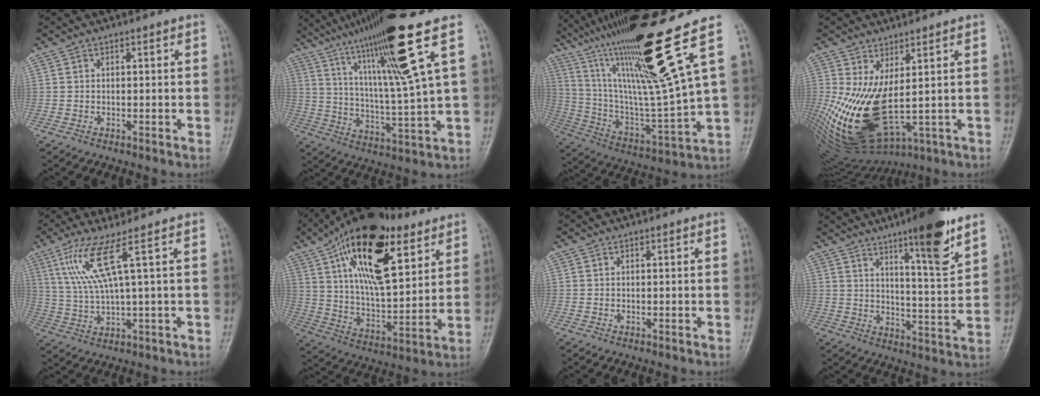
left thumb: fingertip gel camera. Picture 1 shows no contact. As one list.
[{"total": 18.7, "force": [9.9, -0.2, 15.9], "torque": [-0.263, -0.038, 0.171]}, {"total": 25.2, "force": [14.3, 0.7, 20.7], "torque": [-0.358, -0.065, 0.257]}, {"total": 15.4, "force": [0.4, 6.6, 13.9], "torque": [-0.274, -0.028, 0.039]}, {"total": 8.2, "force": [3.6, -0.3, 7.3], "torque": [-0.178, -0.015, 0.085]}, {"total": 24.0, "force": [11.6, 10.5, 18.2], "torque": [-0.288, -0.034, 0.199]}, {"total": 0.0}, {"total": 13.6, "force": [8.6, 2.1, 10.3], "torque": [-0.139, -0.056, 0.131]}]